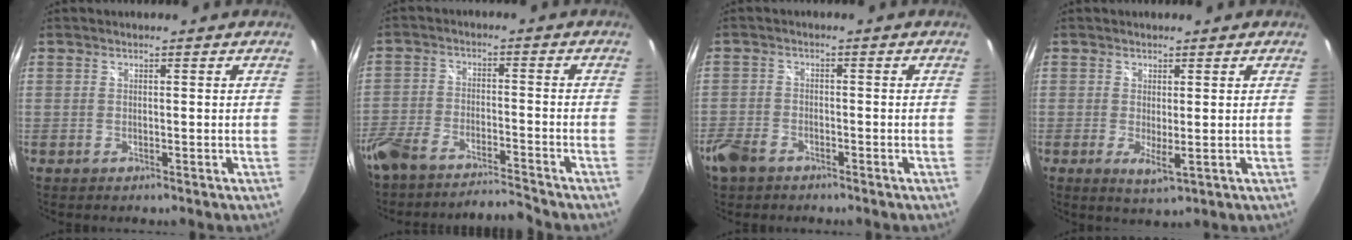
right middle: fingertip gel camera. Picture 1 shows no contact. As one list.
[{"total": 9.3, "force": [-8.7, 1.2, 3.0], "torque": [-0.082, -0.008, -0.164]}, {"total": 6.2, "force": [-4.3, 3.6, 2.6], "torque": [-0.076, -0.006, -0.083]}, {"total": 3.0, "force": [0.3, 0.3, 2.9], "torque": [-0.050, -0.011, 0.006]}]